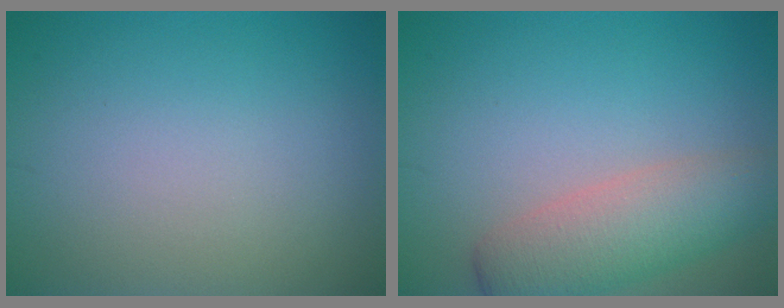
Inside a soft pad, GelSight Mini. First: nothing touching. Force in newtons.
{"total": 5.2, "press": 5.2, "slide": 0.2}